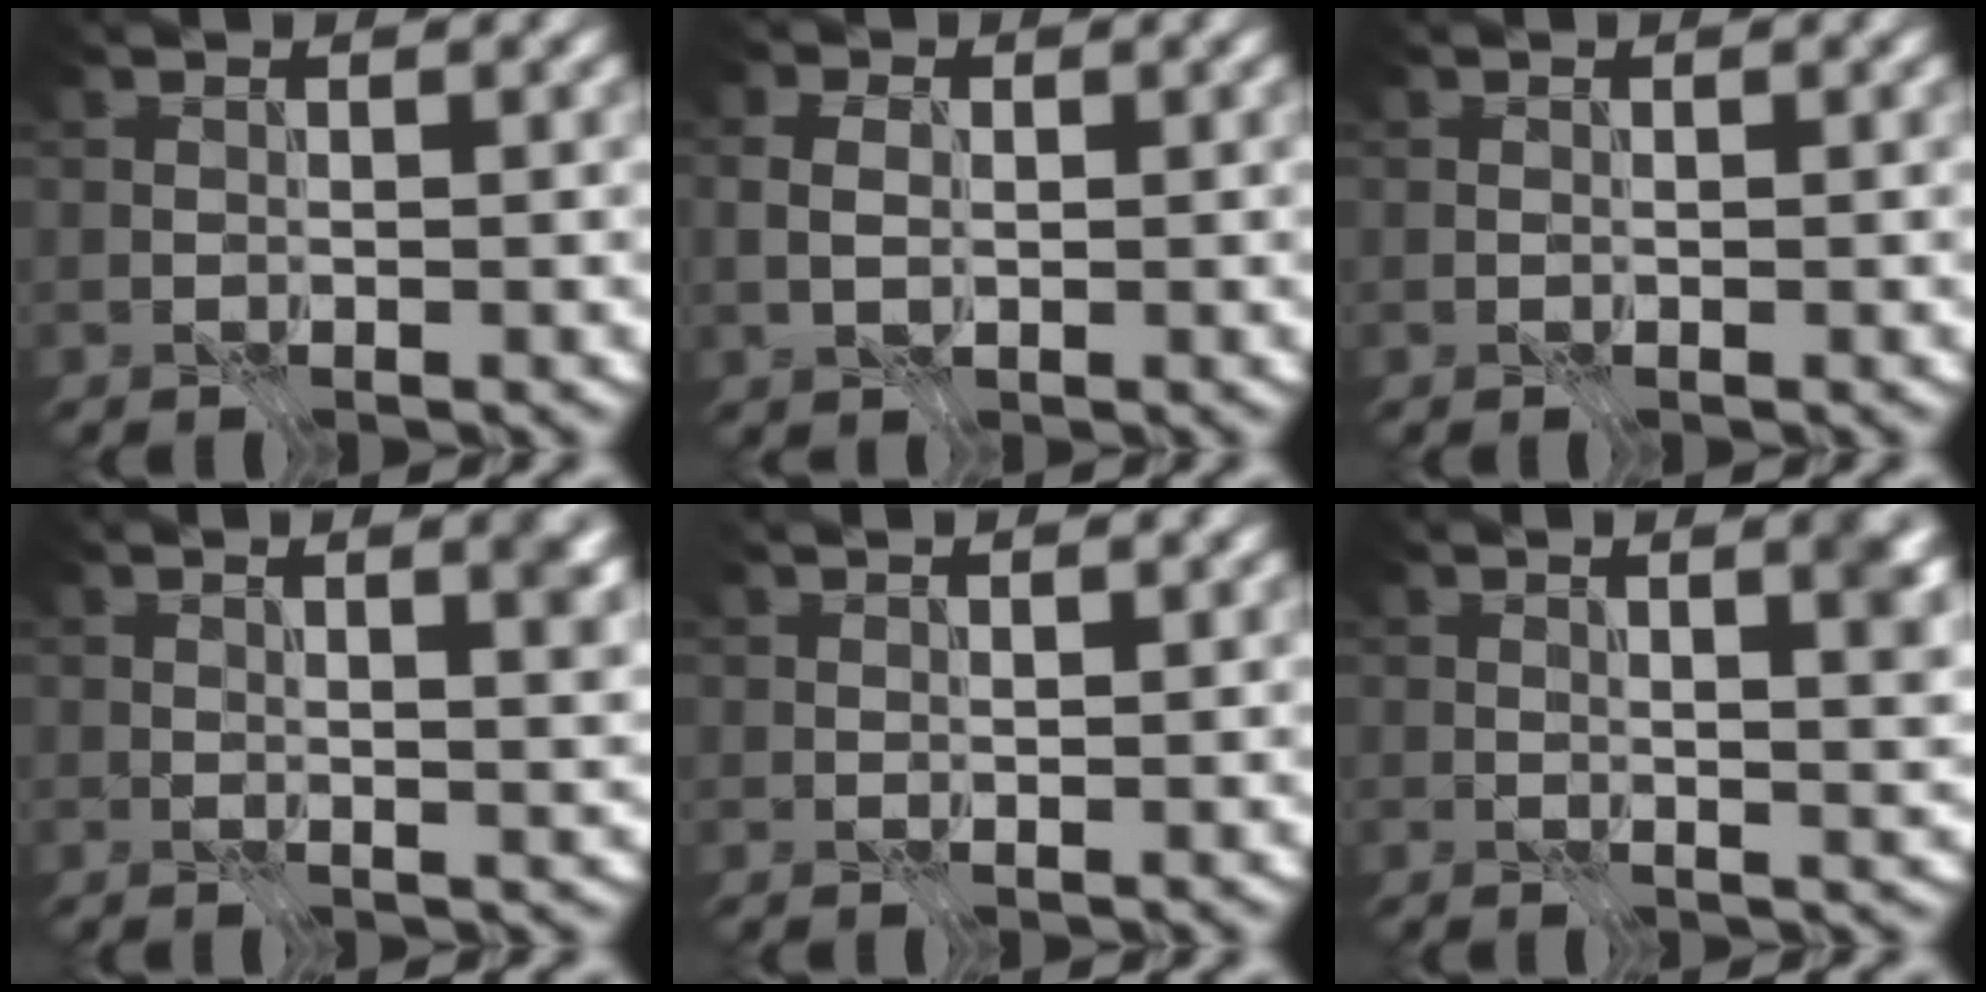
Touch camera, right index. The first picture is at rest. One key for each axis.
{"total": 2.9, "fx": 0.2, "fy": 2.1, "fz": 2.0, "tx": -0.035, "ty": 0.012, "tz": -0.005}
{"total": 0.0}
{"total": 3.1, "fx": 1.6, "fy": 0.5, "fz": 2.5, "tx": -0.033, "ty": 0.001, "tz": 0.027}
{"total": 0.7, "fx": 0.7, "fy": 0.0, "fz": -0.1, "tx": -0.002, "ty": 0.003, "tz": 0.016}
{"total": 3.7, "fx": 1.8, "fy": 0.7, "fz": 3.2, "tx": -0.036, "ty": 0.001, "tz": 0.029}